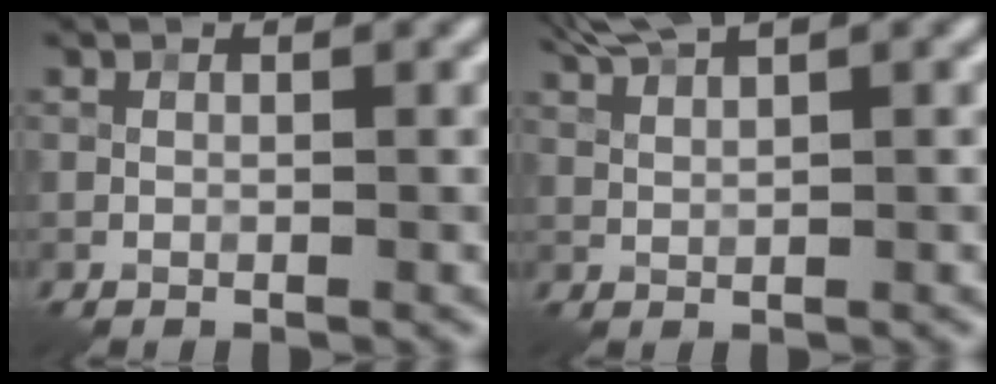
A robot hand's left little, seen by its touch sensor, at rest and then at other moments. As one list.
[{"total": 3.1, "force": [2.5, 0.4, 1.8], "torque": [-0.040, 0.005, 0.049]}]